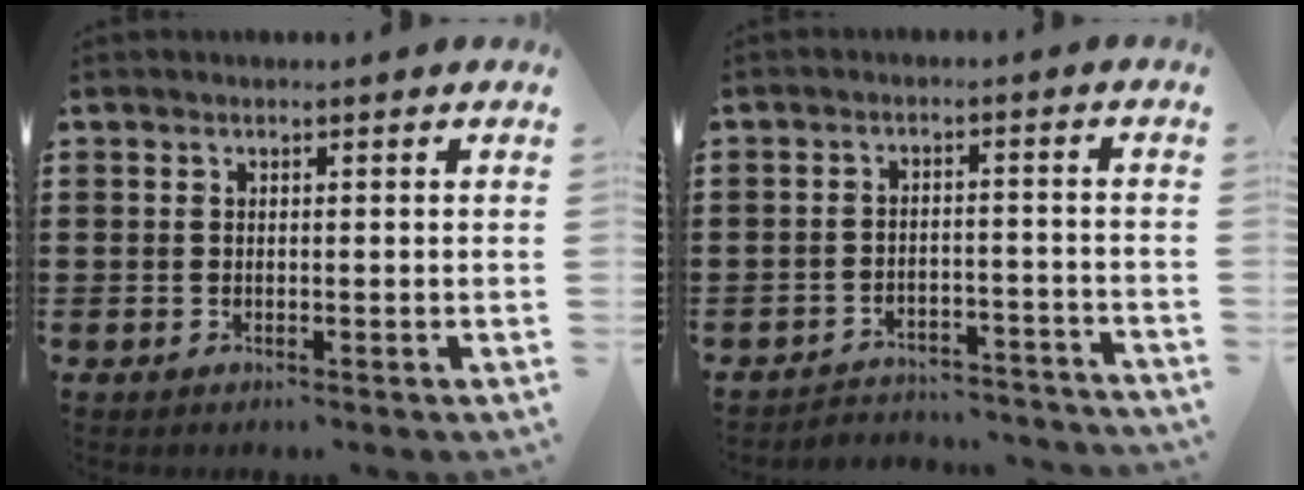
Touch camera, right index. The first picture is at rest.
{"total": 3.9, "force": [-3.9, 0.4, 0.1], "torque": [-0.007, 0.003, -0.082]}